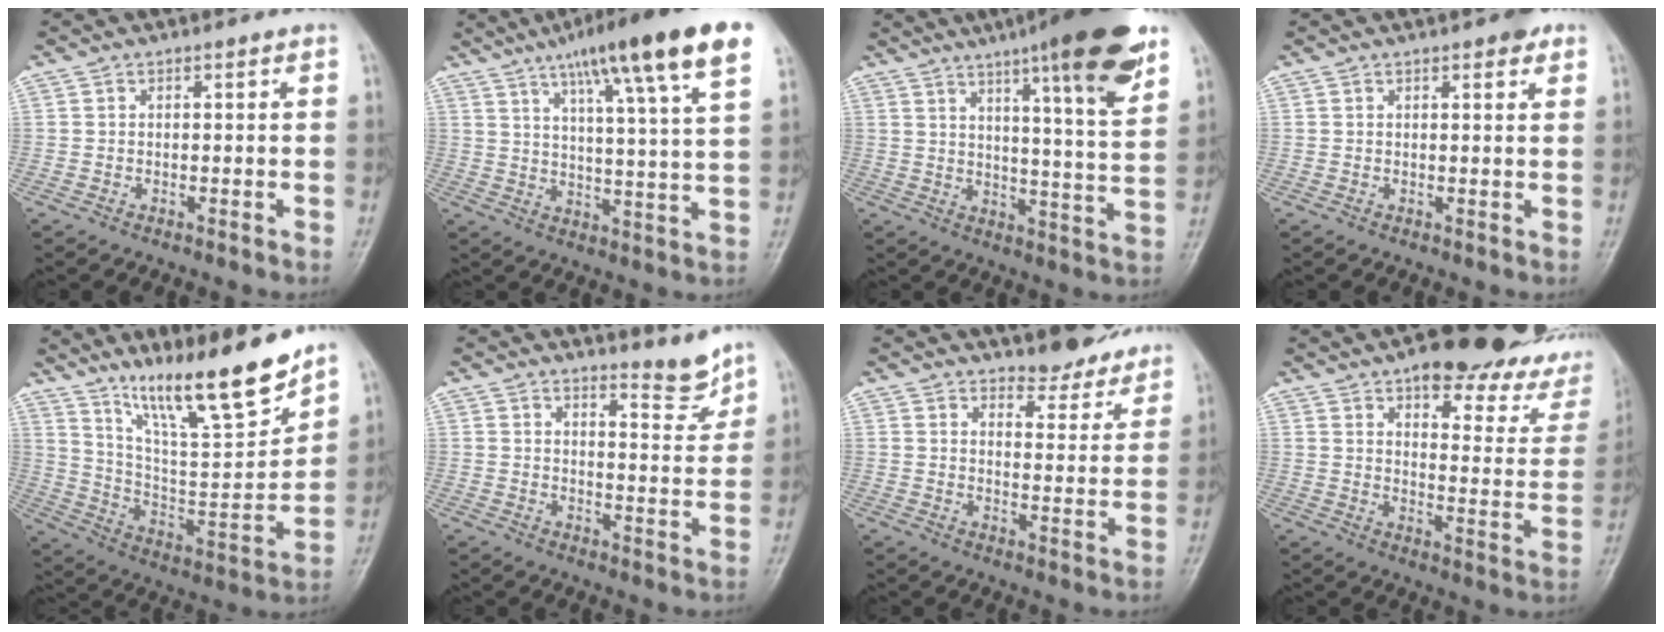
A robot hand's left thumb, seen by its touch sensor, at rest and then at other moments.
{"total": 20.3, "force": [12.1, 2.4, 16.2], "torque": [-0.235, -0.025, 0.172]}
{"total": 19.6, "force": [12.0, 2.5, 15.4], "torque": [-0.200, -0.048, 0.167]}
{"total": 3.5, "force": [2.1, 1.3, 2.5], "torque": [-0.025, -0.005, 0.022]}
{"total": 19.9, "force": [15.0, 3.0, 12.8], "torque": [-0.176, -0.084, 0.264]}
{"total": 5.2, "force": [4.8, 0.8, 1.7], "torque": [-0.013, -0.053, 0.074]}
{"total": 9.2, "force": [8.4, 2.9, 2.2], "torque": [0.002, -0.068, 0.106]}
{"total": 24.9, "force": [18.1, 9.4, 14.3], "torque": [-0.136, -0.071, 0.216]}